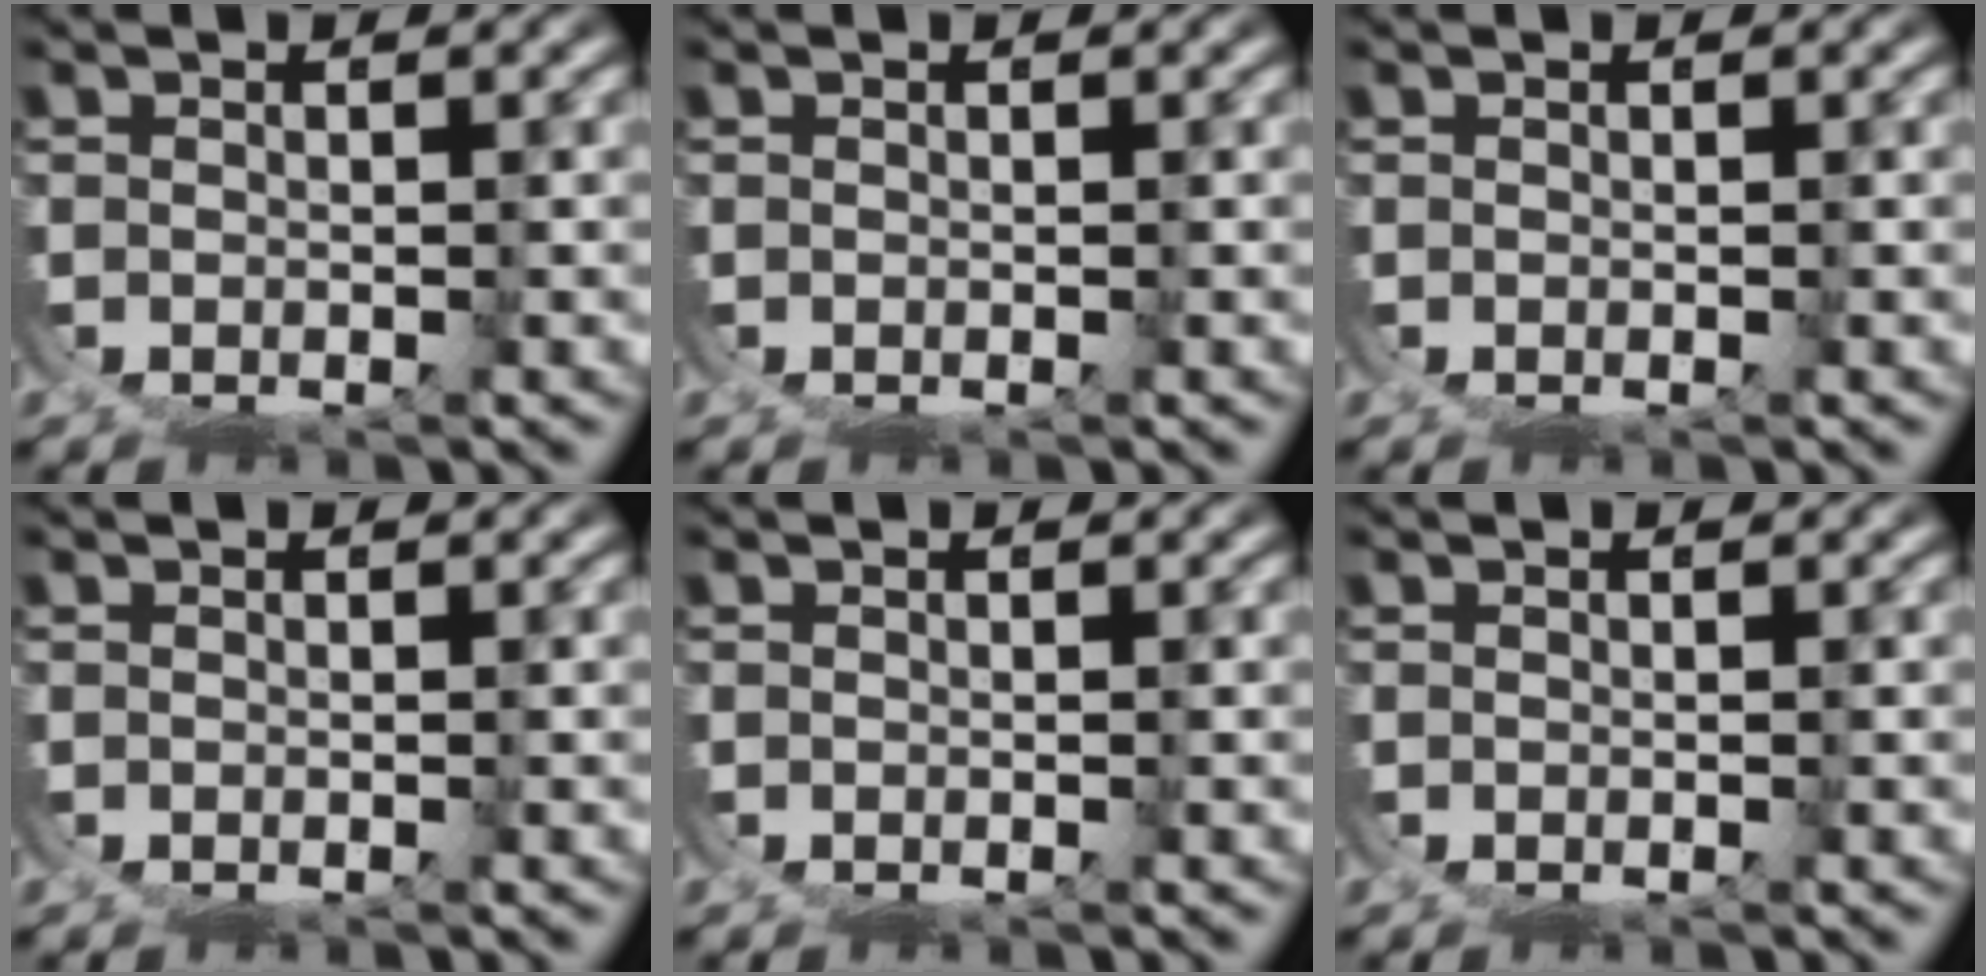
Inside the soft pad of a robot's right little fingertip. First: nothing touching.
{"total": 0.0}
{"total": 0.0}
{"total": 0.0}
{"total": 0.0}
{"total": 0.0}